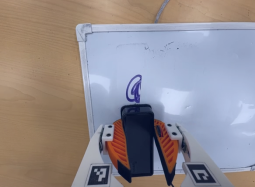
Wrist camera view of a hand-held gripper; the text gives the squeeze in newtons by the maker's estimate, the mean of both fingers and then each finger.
{"total": 10.7, "left": 10.9, "right": 10.5}